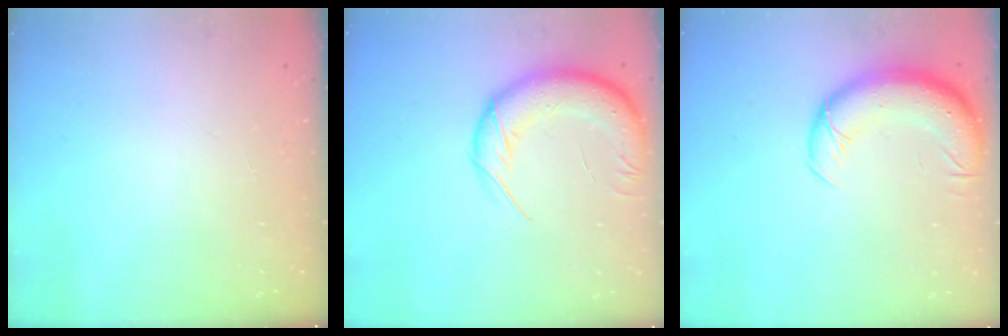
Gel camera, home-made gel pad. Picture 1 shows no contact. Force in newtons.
{"total": 14.6, "press": 14.1, "slide": 3.6}
{"total": 13.0, "press": 12.6, "slide": 3.2}